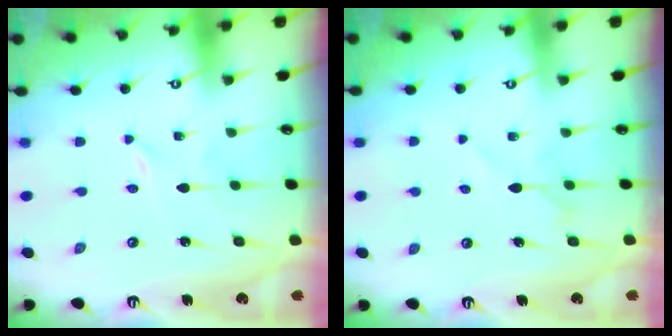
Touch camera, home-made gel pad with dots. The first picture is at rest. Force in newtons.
{"total": 6.4, "press": 6.3, "slide": 0.9}